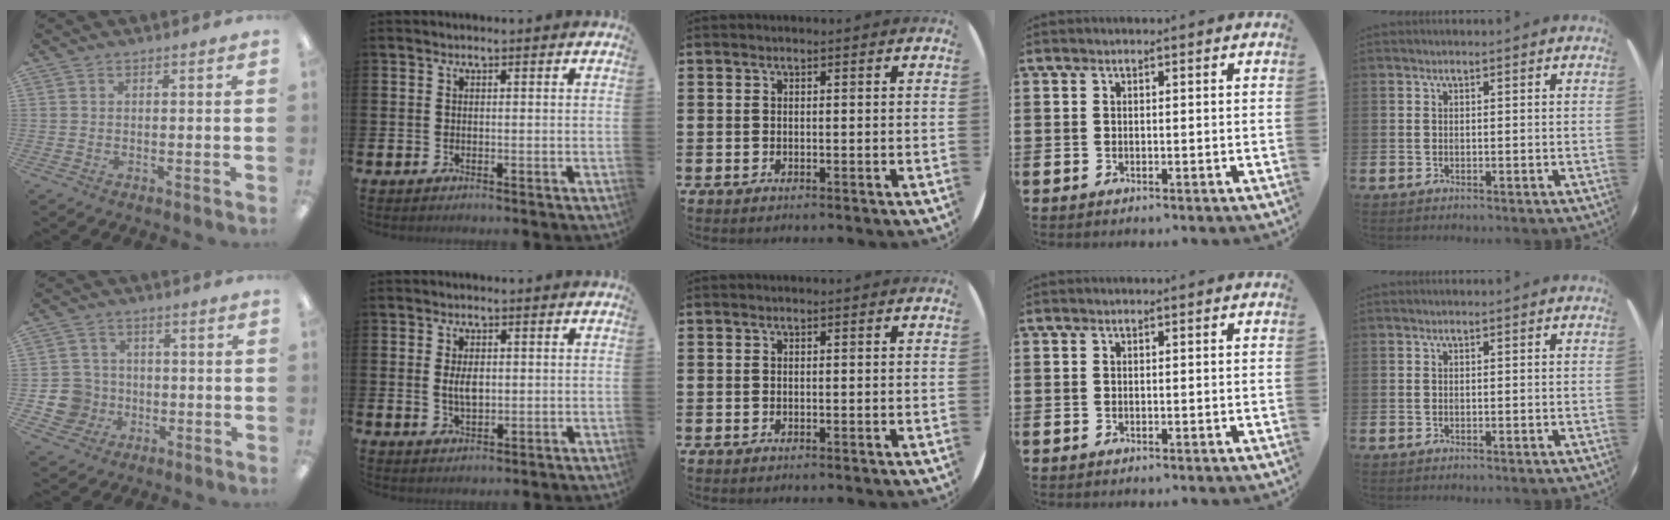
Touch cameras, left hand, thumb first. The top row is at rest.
{"thumb": {"total": 8.2, "force": [-1.5, 7.9, 1.7], "torque": [-0.056, 0.017, -0.018]}, "index": {"total": 3.4, "force": [0.4, 1.9, 2.8], "torque": [-0.041, 0.001, 0.002]}}